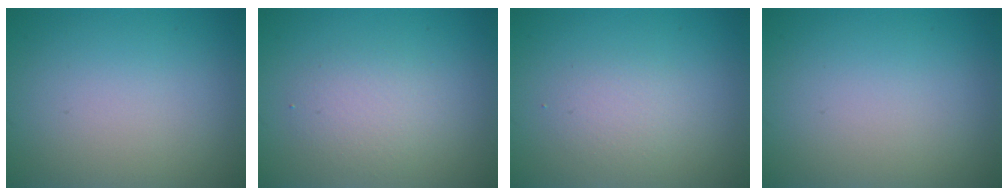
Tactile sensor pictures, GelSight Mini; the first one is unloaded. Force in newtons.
{"total": 2.2, "press": 2.2, "slide": 0.1}
{"total": 1.6, "press": 1.6, "slide": 0.1}
{"total": 0.0}